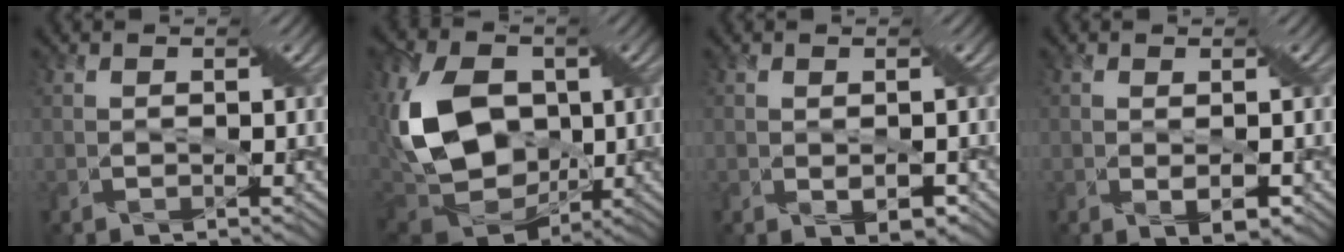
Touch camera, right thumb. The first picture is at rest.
{"total": 16.4, "force": [0.3, 11.4, 11.8], "torque": [-0.288, -0.018, 0.007]}
{"total": 2.3, "force": [-0.2, 1.3, 1.9], "torque": [-0.038, -0.012, 0.006]}
{"total": 2.8, "force": [-0.4, 1.1, 2.5], "torque": [-0.048, -0.014, 0.001]}